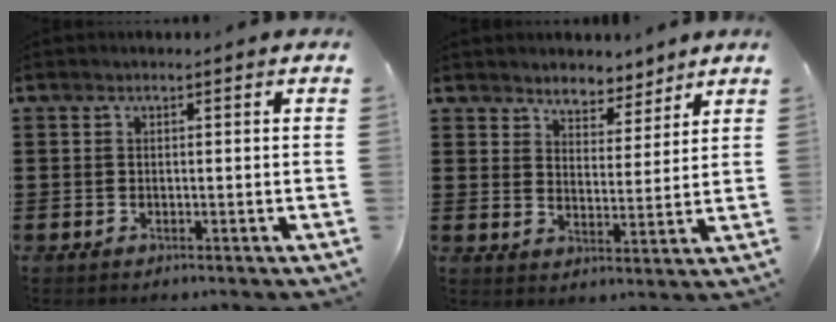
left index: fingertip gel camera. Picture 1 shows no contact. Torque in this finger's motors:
{"motor_torque": [0.91, 0.67, 0.25, 0.01]}